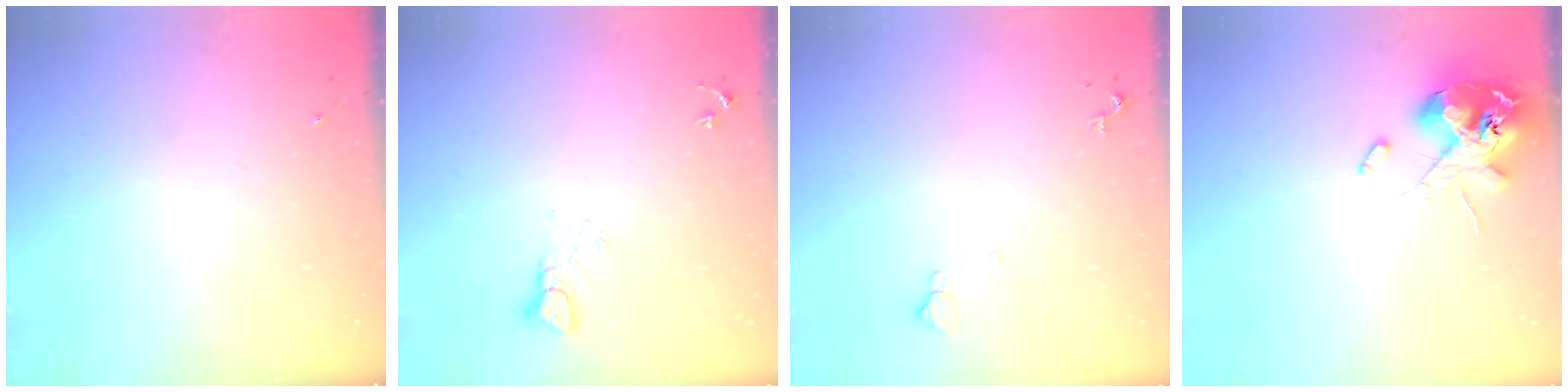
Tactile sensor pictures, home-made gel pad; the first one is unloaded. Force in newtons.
{"total": 3.5, "press": 3.5, "slide": 0.3}
{"total": 5.1, "press": 5.1, "slide": 0.7}
{"total": 13.1, "press": 12.9, "slide": 2.2}